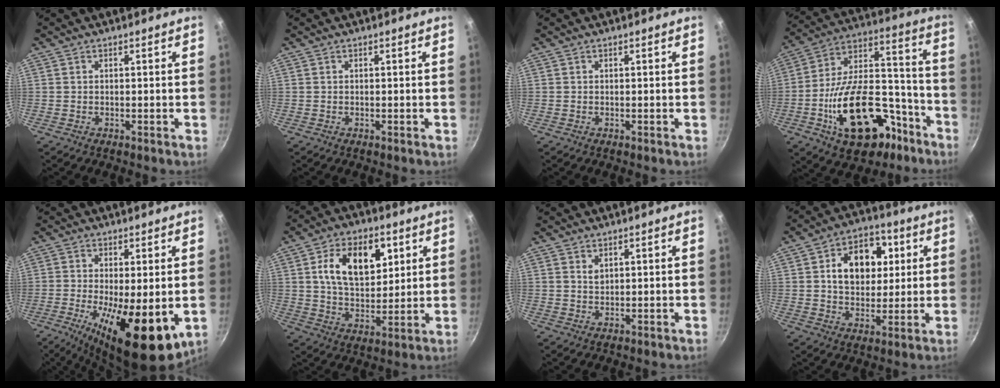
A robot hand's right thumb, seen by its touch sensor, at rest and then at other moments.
{"total": 0.0}
{"total": 0.0}
{"total": 24.1, "force": [-11.0, 13.0, 17.2], "torque": [-0.288, 0.084, -0.170]}
{"total": 17.1, "force": [-4.6, 5.9, 15.4], "torque": [-0.220, -0.029, -0.051]}
{"total": 15.0, "force": [5.0, 9.1, 10.9], "torque": [-0.145, -0.016, 0.091]}
{"total": 1.4, "force": [0.8, 0.8, 0.8], "torque": [-0.007, -0.006, 0.017]}
{"total": 13.6, "force": [3.3, 9.6, 9.1], "torque": [-0.098, 0.004, 0.050]}